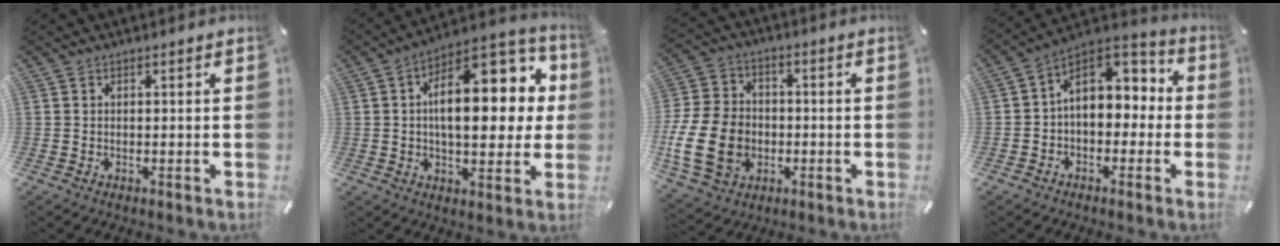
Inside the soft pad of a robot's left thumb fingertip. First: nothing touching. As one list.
[{"total": 20.9, "force": [4.8, 10.7, 17.3], "torque": [-0.244, -0.027, 0.074]}, {"total": 17.3, "force": [-4.0, 13.4, 10.2], "torque": [-0.216, 0.025, -0.070]}, {"total": 9.5, "force": [1.6, 7.6, 5.4], "torque": [-0.077, -0.006, 0.030]}]